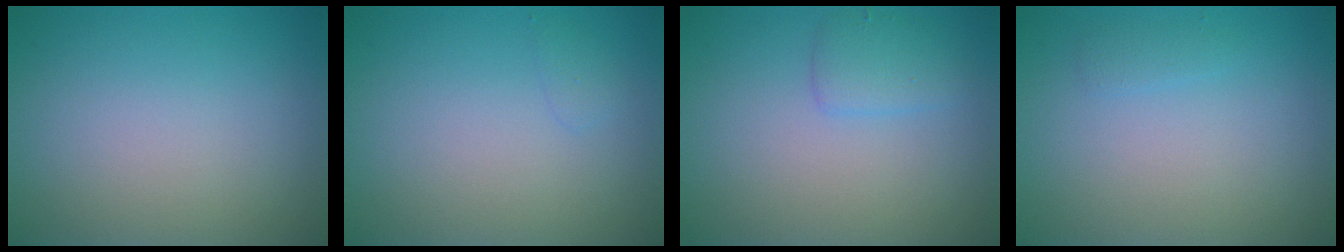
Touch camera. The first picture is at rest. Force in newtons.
{"total": 0.6, "press": 0.6, "slide": 0.1}
{"total": 1.8, "press": 1.8, "slide": 0.2}
{"total": 0.7, "press": 0.7, "slide": 0.1}